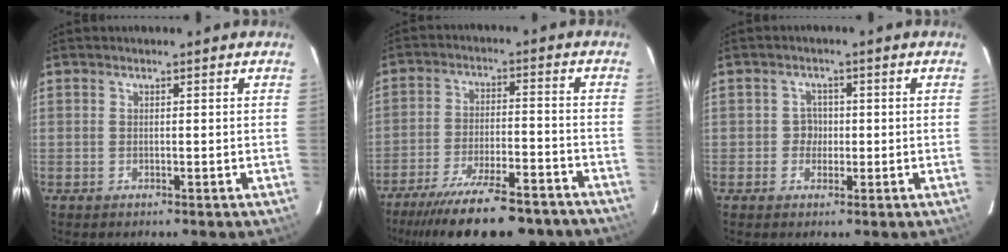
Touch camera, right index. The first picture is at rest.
{"total": 18.6, "force": [-15.0, 3.9, 10.3], "torque": [-0.144, -0.008, -0.233]}
{"total": 2.8, "force": [-0.3, 2.4, 1.4], "torque": [-0.021, 0.010, -0.004]}